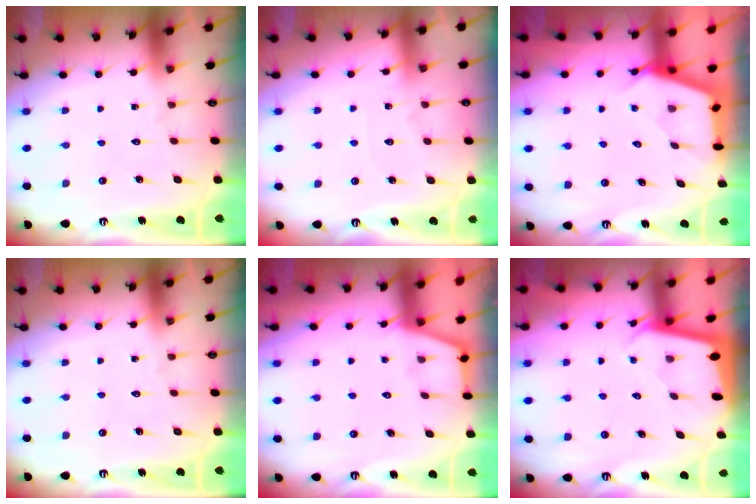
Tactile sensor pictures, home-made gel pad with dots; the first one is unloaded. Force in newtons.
{"total": 3.5, "press": 3.5, "slide": 0.5}
{"total": 2.7, "press": 2.7, "slide": 0.4}
{"total": 0.0}
{"total": 2.1, "press": 2.1, "slide": 0.3}
{"total": 2.0, "press": 2.0, "slide": 0.1}